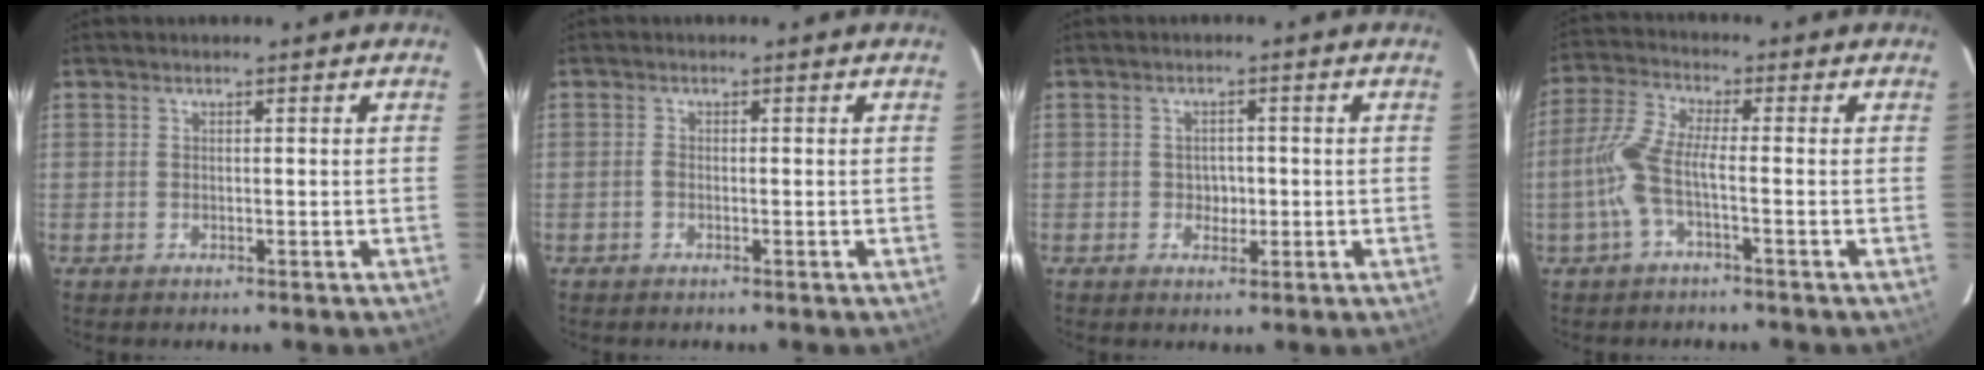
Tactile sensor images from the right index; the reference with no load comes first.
{"total": 0.6, "force": [-0.2, 0.4, 0.4], "torque": [-0.007, 0.002, -0.006]}
{"total": 2.4, "force": [-0.4, 2.2, 0.9], "torque": [-0.013, 0.006, -0.004]}
{"total": 7.1, "force": [-2.2, 1.3, 6.7], "torque": [-0.160, 0.006, -0.043]}